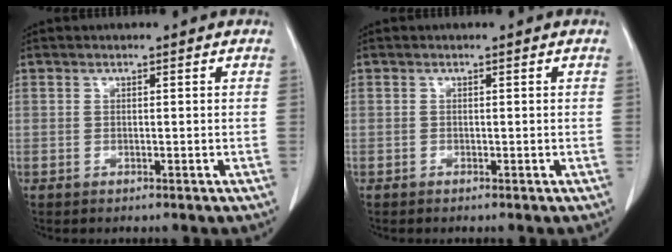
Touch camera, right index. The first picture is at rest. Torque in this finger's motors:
{"motor_torque": [0.04, -0.01, -0.01, 0.01]}